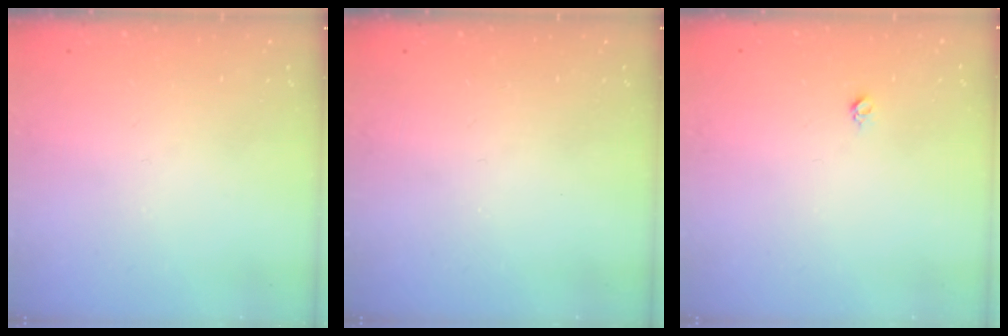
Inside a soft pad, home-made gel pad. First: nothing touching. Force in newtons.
{"total": 0.0}
{"total": 3.0, "press": 2.9, "slide": 0.4}